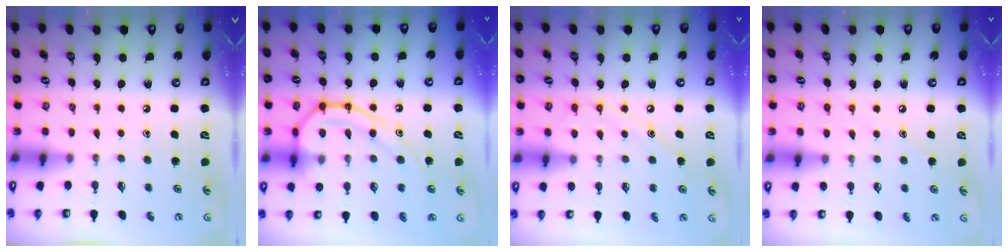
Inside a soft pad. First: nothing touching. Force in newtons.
{"total": 16.2, "press": 16.1, "slide": 1.2}
{"total": 8.8, "press": 8.8, "slide": 0.7}
{"total": 6.2, "press": 6.2, "slide": 0.7}